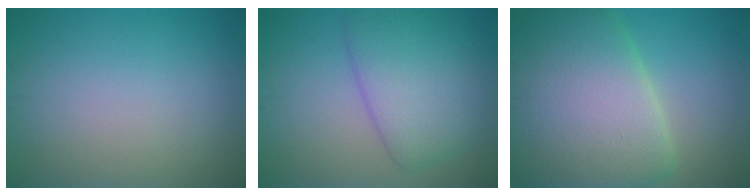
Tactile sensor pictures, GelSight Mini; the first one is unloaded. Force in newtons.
{"total": 5.9, "press": 5.9, "slide": 0.3}
{"total": 12.8, "press": 12.8, "slide": 0.4}